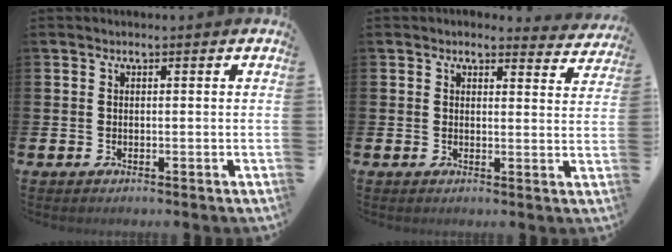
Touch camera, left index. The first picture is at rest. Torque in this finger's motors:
{"motor_torque": [1.09, -1.05, 0.43, 0.06]}